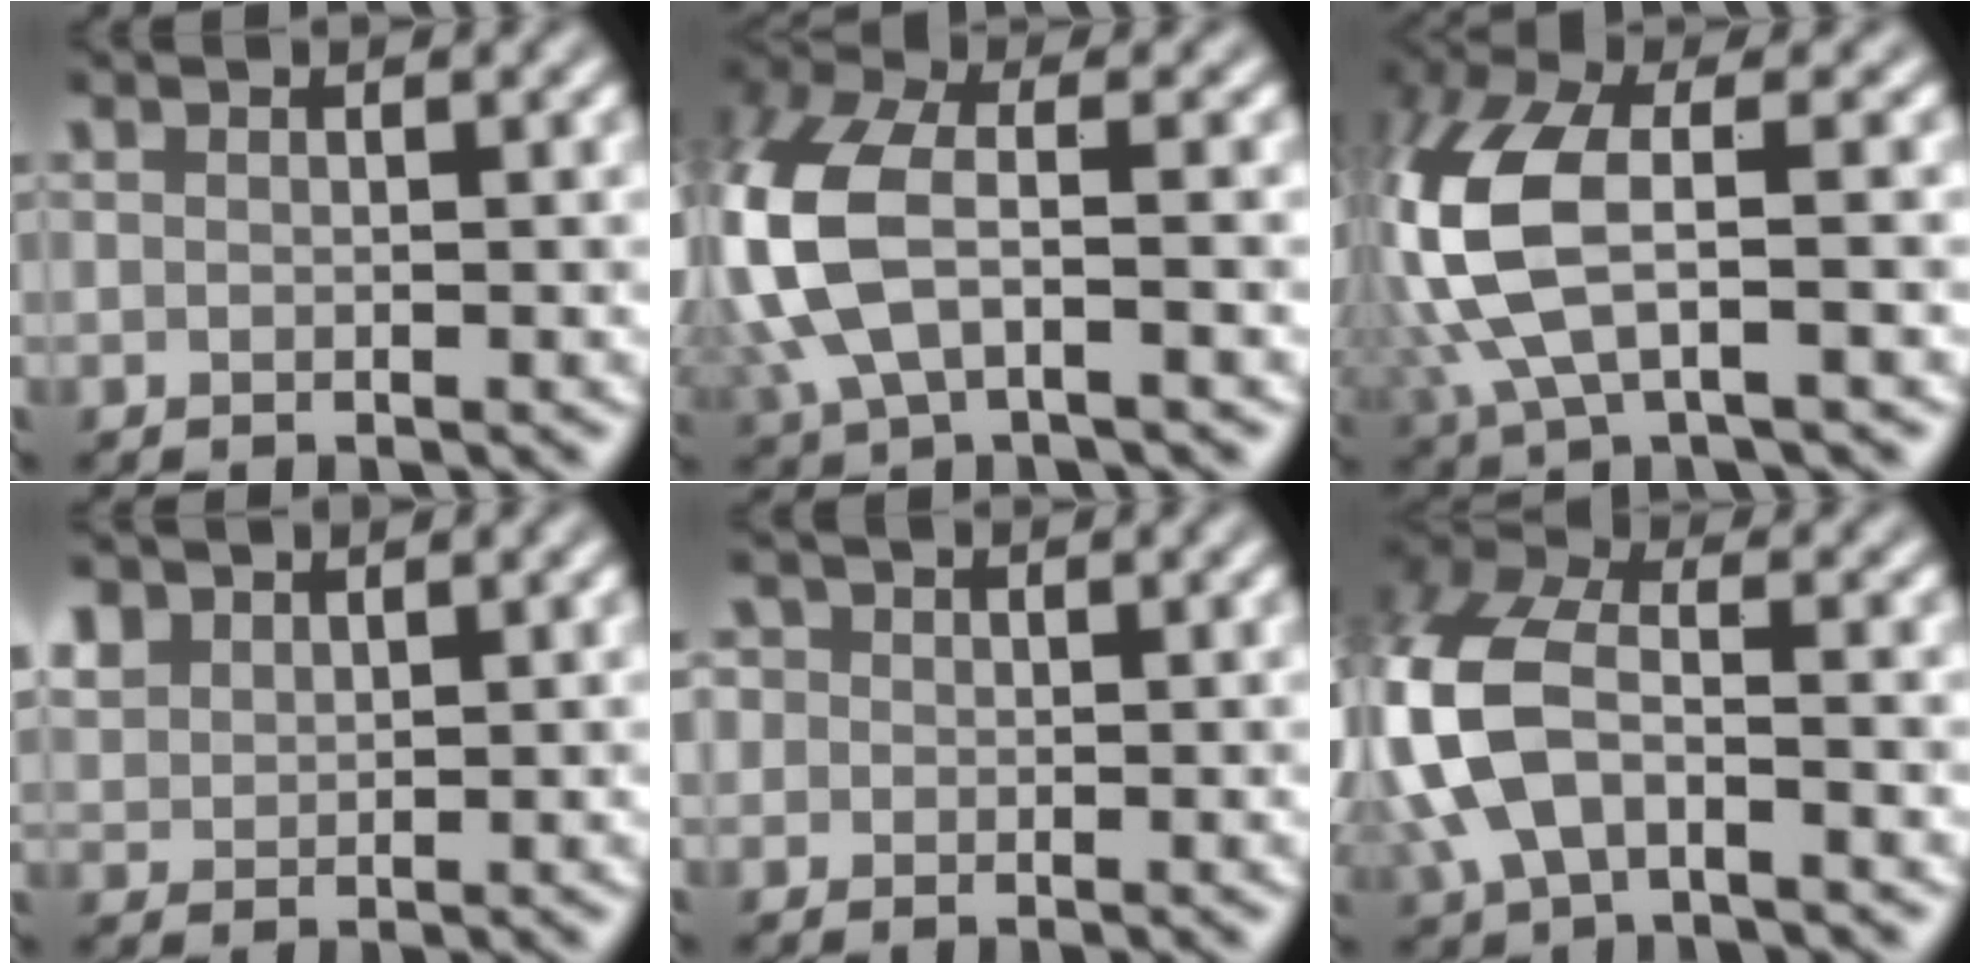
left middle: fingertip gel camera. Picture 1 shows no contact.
{"total": 8.2, "force": [-0.8, 4.2, 6.9], "torque": [-0.175, 0.008, -0.025]}
{"total": 8.5, "force": [-0.6, 3.2, 7.8], "torque": [-0.193, 0.017, -0.019]}
{"total": 2.1, "force": [1.6, 1.3, 0.6], "torque": [-0.019, 0.005, 0.035]}
{"total": 3.2, "force": [1.2, 2.7, 1.2], "torque": [-0.006, 0.021, -0.007]}
{"total": 8.4, "force": [-1.7, 4.9, 6.7], "torque": [-0.165, 0.007, -0.046]}